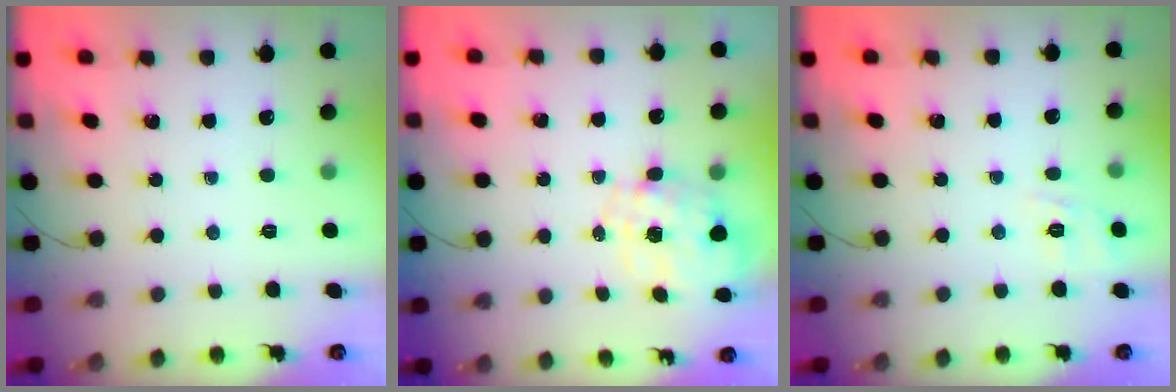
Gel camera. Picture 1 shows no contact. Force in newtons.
{"total": 2.1, "press": 1.8, "slide": 1.0}
{"total": 2.1, "press": 0.8, "slide": 1.9}